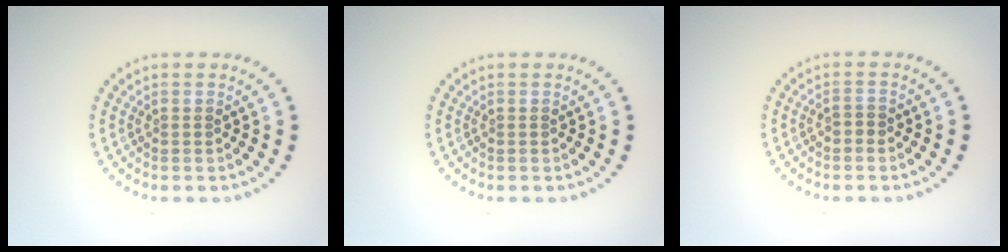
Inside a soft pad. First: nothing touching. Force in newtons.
{"total": 0.0}
{"total": 0.8, "press": 0.8, "slide": 0.2}